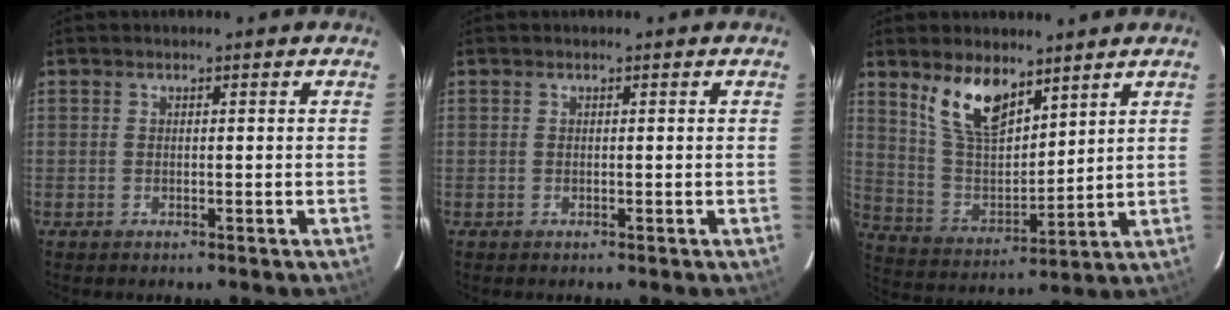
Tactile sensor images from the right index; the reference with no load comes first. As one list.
[{"total": 0.0}, {"total": 11.9, "force": [7.9, 5.2, 7.3], "torque": [-0.143, 0.003, 0.162]}]